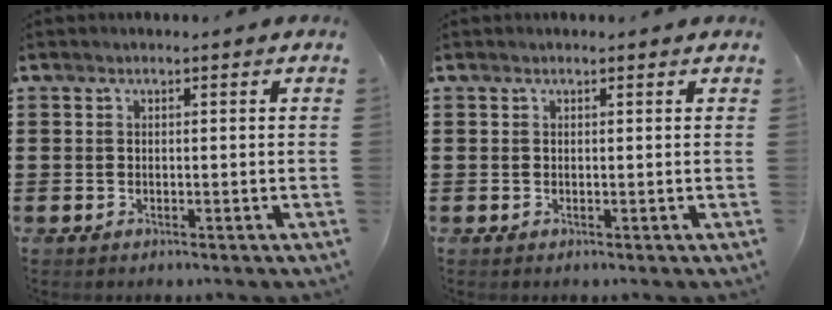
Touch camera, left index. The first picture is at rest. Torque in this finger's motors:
{"motor_torque": [0.37, -1.12, -0.09, -0.10]}